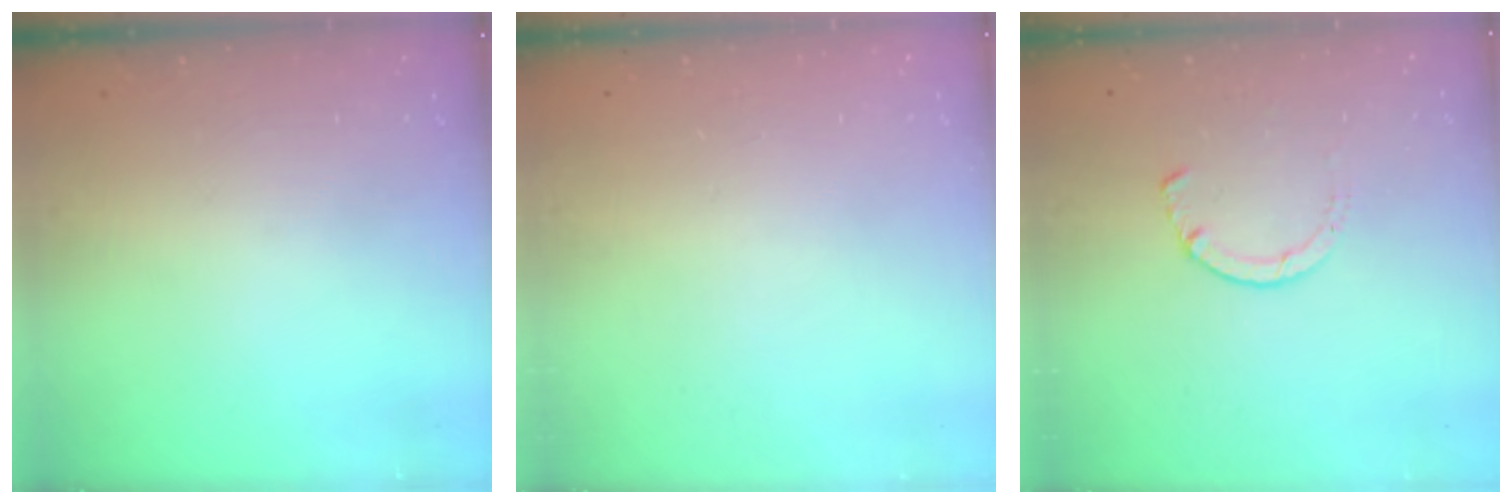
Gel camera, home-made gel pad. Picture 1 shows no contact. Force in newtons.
{"total": 2.6, "press": 2.6, "slide": 0.2}
{"total": 1.5, "press": 1.5, "slide": 0.3}